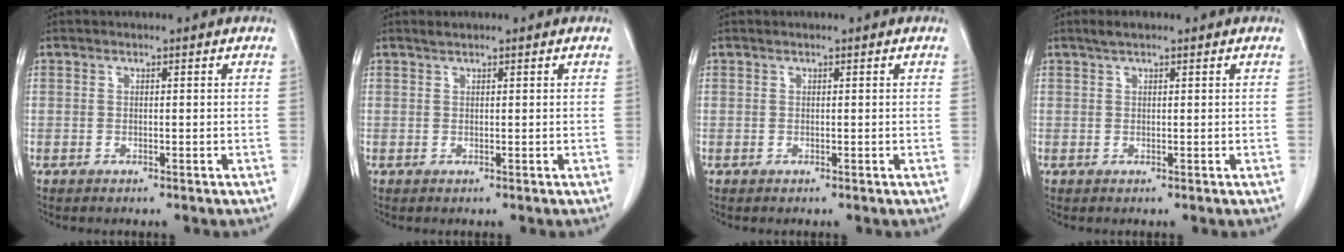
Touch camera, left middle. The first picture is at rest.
{"total": 0.6, "force": [0.6, 0.0, 0.2], "torque": [-0.009, 0.004, 0.014]}
{"total": 0.0}
{"total": 1.7, "force": [1.2, 0.4, 1.1], "torque": [-0.023, 0.011, 0.022]}